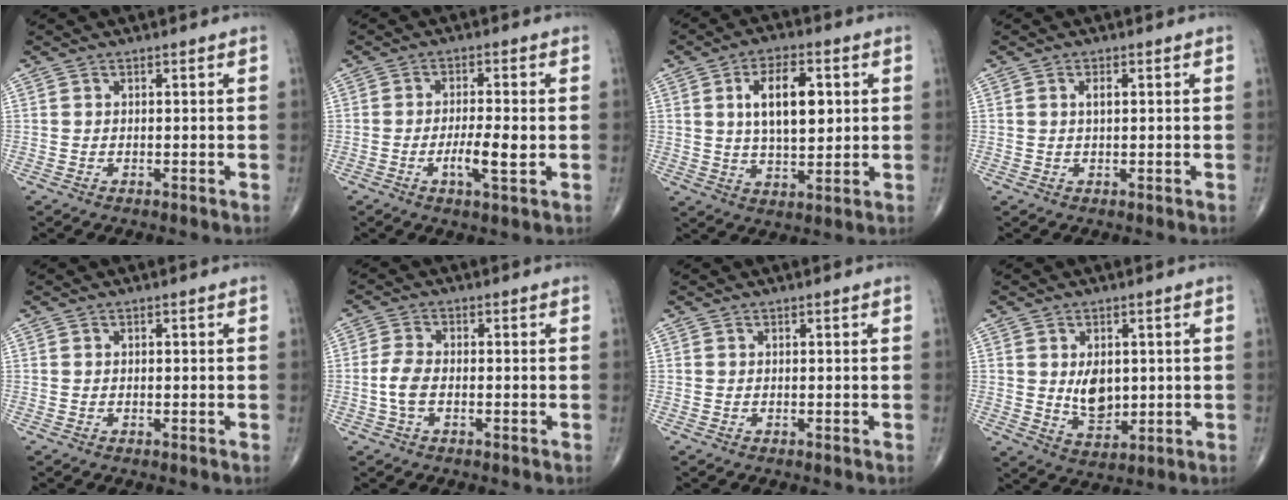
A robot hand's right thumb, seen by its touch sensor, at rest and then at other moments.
{"total": 5.8, "force": [-1.3, 1.2, 5.5], "torque": [-0.101, -0.001, -0.024]}
{"total": 11.4, "force": [2.5, 5.6, 9.6], "torque": [-0.143, -0.006, 0.044]}
{"total": 1.5, "force": [0.4, 0.6, 1.3], "torque": [-0.027, 0.003, 0.006]}
{"total": 0.0}
{"total": 3.9, "force": [-0.9, 2.0, 3.2], "torque": [-0.075, 0.012, -0.022]}
{"total": 0.0}
{"total": 6.8, "force": [0.8, 4.5, 5.1], "torque": [-0.061, -0.015, 0.026]}